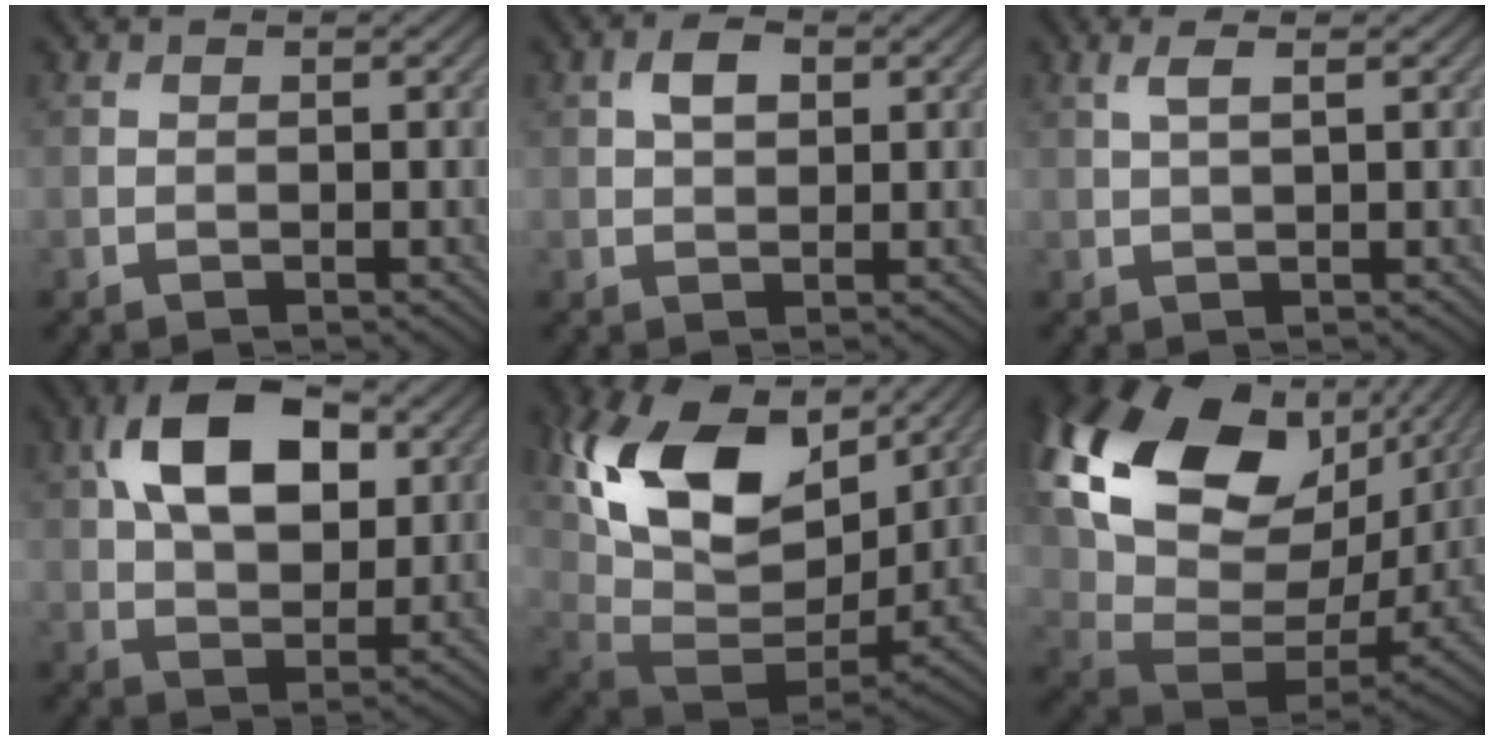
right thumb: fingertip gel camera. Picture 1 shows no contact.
{"total": 3.2, "force": [1.1, 1.9, 2.4], "torque": [-0.048, 0.006, 0.016]}
{"total": 2.1, "force": [0.9, 0.3, 1.8], "torque": [-0.041, 0.005, 0.020]}
{"total": 13.4, "force": [4.3, 7.9, 10.0], "torque": [-0.193, 0.019, 0.072]}
{"total": 18.9, "force": [7.8, 11.4, 12.9], "torque": [-0.284, 0.026, 0.150]}
{"total": 19.8, "force": [8.3, 12.3, 13.1], "torque": [-0.301, 0.018, 0.165]}